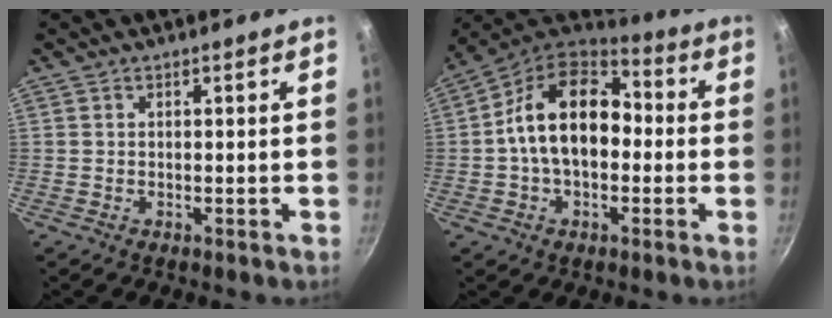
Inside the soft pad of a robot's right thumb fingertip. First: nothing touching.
{"total": 17.2, "force": [-0.2, 11.5, 12.8], "torque": [-0.181, 0.041, -0.024]}